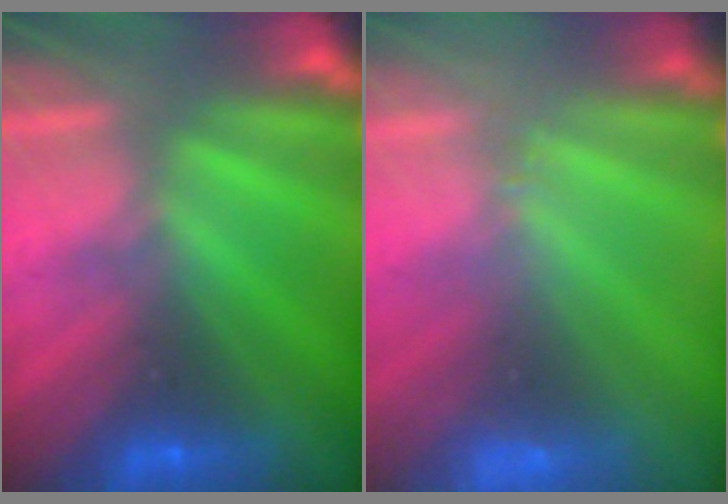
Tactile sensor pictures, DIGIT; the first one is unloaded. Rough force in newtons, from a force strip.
{"total": 2.4}